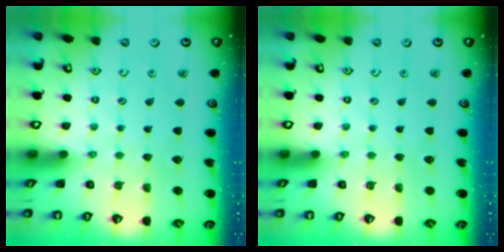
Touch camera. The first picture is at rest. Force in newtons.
{"total": 0.0}